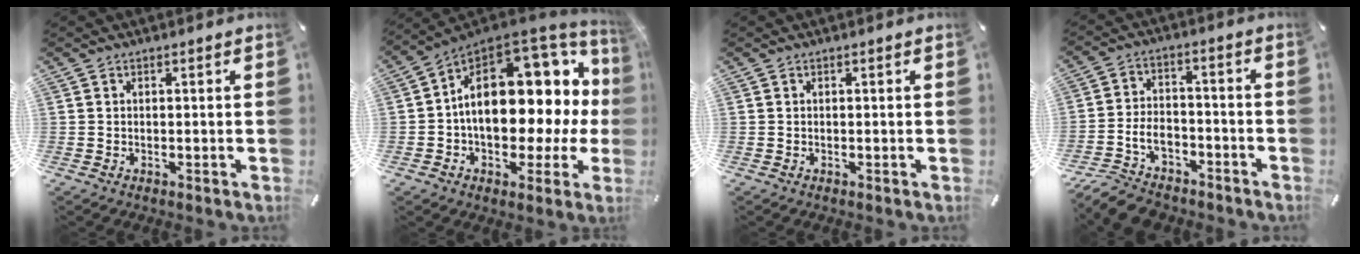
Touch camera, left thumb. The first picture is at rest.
{"total": 19.7, "force": [3.1, 12.6, 14.8], "torque": [-0.201, -0.046, 0.055]}
{"total": 0.0}
{"total": 9.8, "force": [-6.6, 5.9, 4.4], "torque": [-0.082, 0.037, -0.122]}